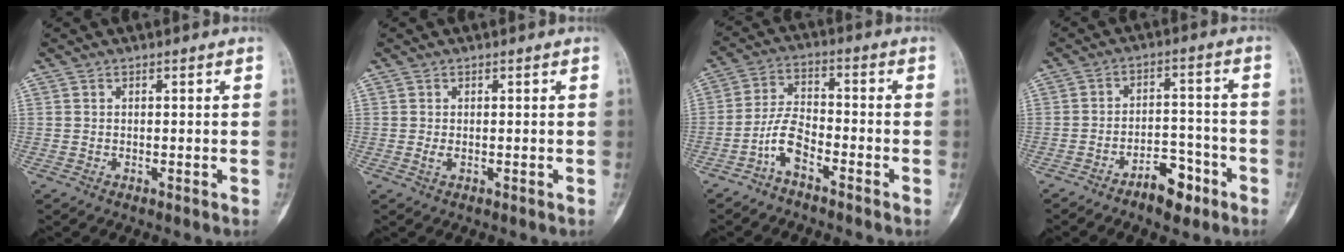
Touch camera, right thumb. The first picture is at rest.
{"total": 0.8, "force": [-0.1, 0.4, 0.7], "torque": [-0.020, -0.002, 0.000]}
{"total": 6.1, "force": [-3.7, 2.4, 4.2], "torque": [-0.081, 0.036, -0.080]}
{"total": 7.2, "force": [-4.7, 3.4, 4.3], "torque": [-0.049, 0.042, -0.073]}